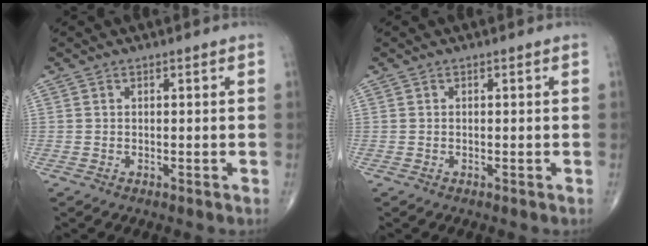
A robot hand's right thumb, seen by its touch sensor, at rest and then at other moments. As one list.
[{"total": 0.0}]